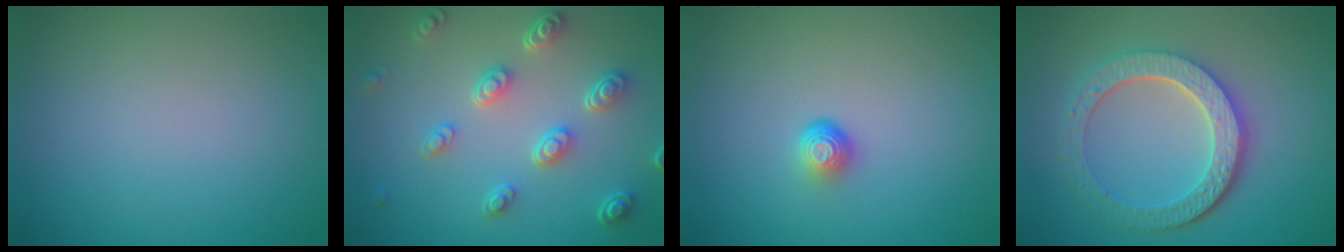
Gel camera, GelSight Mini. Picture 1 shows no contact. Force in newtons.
{"total": 4.9, "press": 3.8, "slide": 3.1}
{"total": 1.7, "press": 1.1, "slide": 1.3}
{"total": 5.8, "press": 4.5, "slide": 3.6}